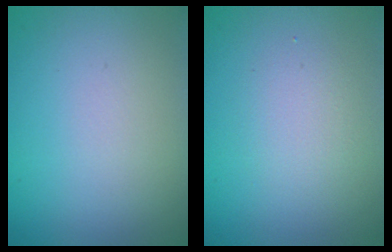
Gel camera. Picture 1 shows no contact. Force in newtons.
{"total": 1.9, "press": 1.9, "slide": 0.1}